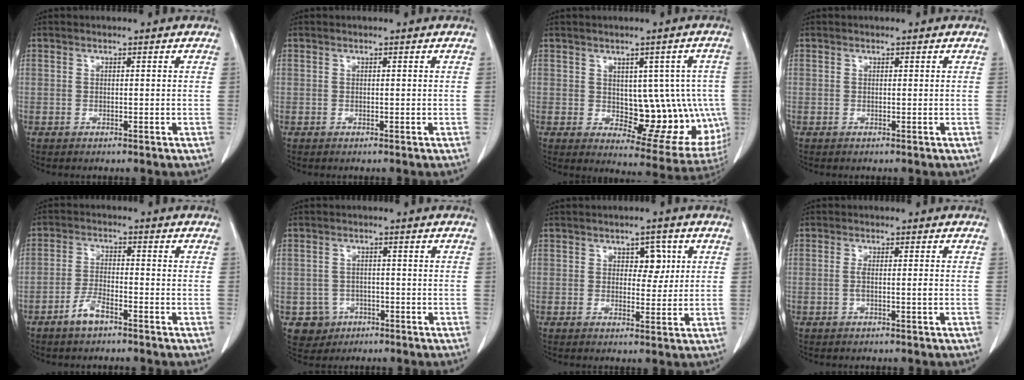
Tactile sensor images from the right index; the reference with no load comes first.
{"total": 0.0}
{"total": 13.2, "force": [-0.3, 7.0, 11.2], "torque": [-0.111, 0.013, 0.020]}
{"total": 0.0}
{"total": 4.1, "force": [-2.9, 1.1, 2.6], "torque": [-0.056, 0.002, -0.057]}
{"total": 4.2, "force": [-1.8, 3.8, 0.2], "torque": [0.001, 0.012, -0.024]}
{"total": 3.8, "force": [1.3, 2.3, 2.8], "torque": [-0.030, 0.006, 0.019]}
{"total": 1.8, "force": [-0.4, 0.0, 1.8], "torque": [-0.030, 0.002, -0.006]}